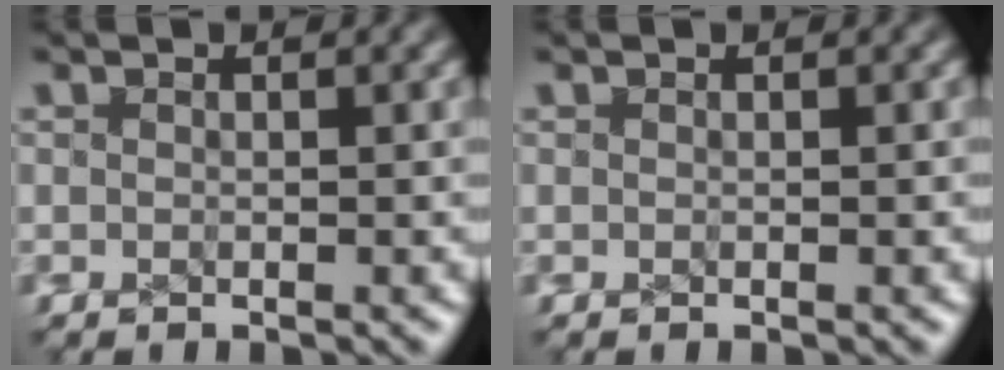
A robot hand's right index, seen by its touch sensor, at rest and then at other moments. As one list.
[{"total": 0.0}]